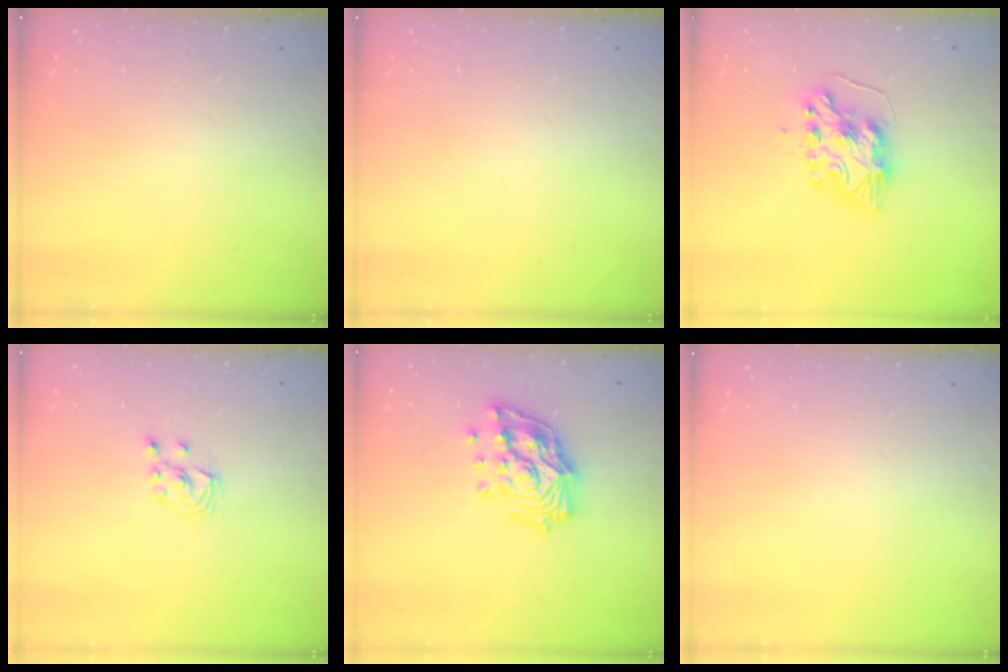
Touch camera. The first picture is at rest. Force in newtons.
{"total": 0.0}
{"total": 9.1, "press": 9.0, "slide": 0.9}
{"total": 3.9, "press": 3.9, "slide": 0.4}
{"total": 17.0, "press": 16.9, "slide": 2.0}
{"total": 0.0}